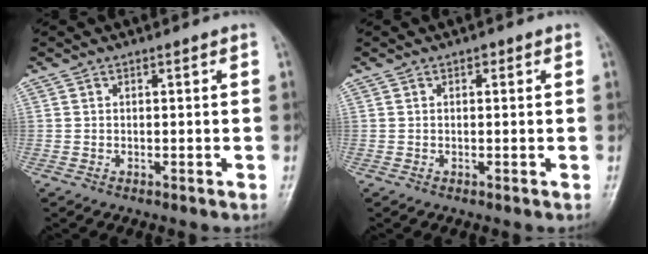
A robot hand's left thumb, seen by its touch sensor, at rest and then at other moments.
{"total": 0.9, "force": [0.4, 0.6, 0.5], "torque": [0.001, 0.001, 0.001]}